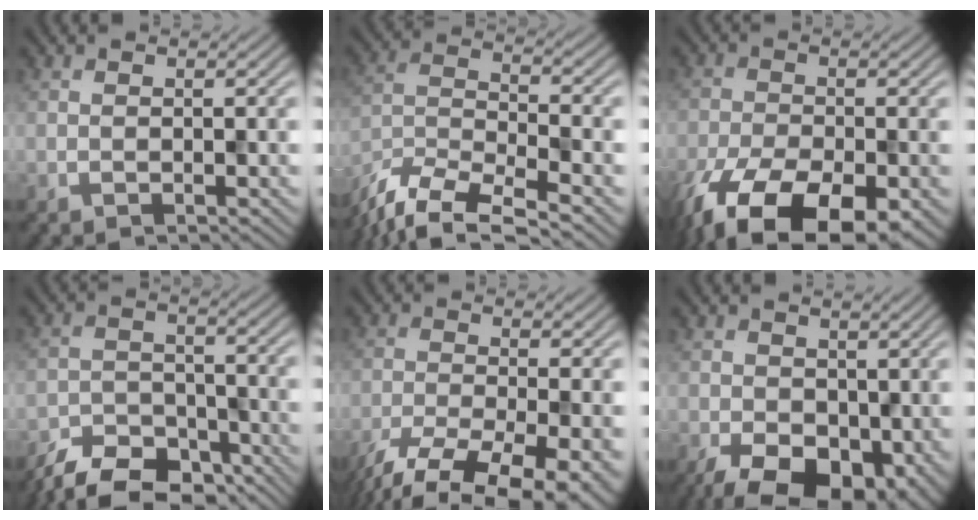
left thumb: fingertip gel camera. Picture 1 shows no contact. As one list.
[{"total": 11.6, "force": [-9.4, 2.9, 6.1], "torque": [-0.138, -0.017, -0.177]}, {"total": 15.7, "force": [-9.6, 7.3, 10.1], "torque": [-0.202, -0.059, -0.144]}, {"total": 9.0, "force": [-7.9, 3.4, 2.8], "torque": [-0.052, -0.018, -0.136]}, {"total": 12.7, "force": [-8.5, 4.1, 8.5], "torque": [-0.176, -0.045, -0.115]}, {"total": 10.4, "force": [-3.2, 6.6, 7.4], "torque": [-0.133, -0.031, -0.038]}]